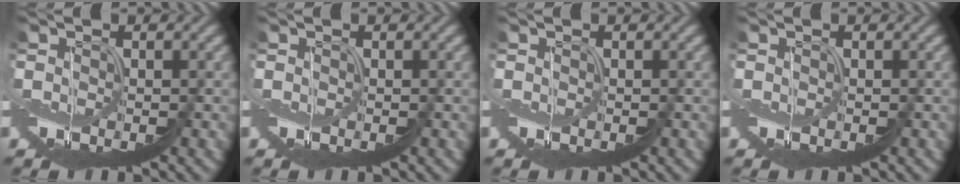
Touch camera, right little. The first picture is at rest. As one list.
[{"total": 0.0}, {"total": 0.0}, {"total": 0.0}]